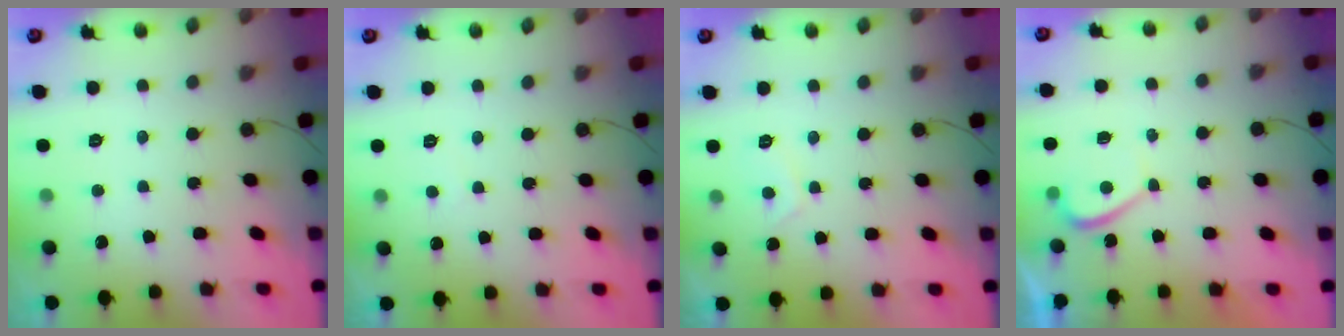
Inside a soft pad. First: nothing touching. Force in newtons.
{"total": 2.9, "press": 2.9, "slide": 0.3}
{"total": 1.9, "press": 1.8, "slide": 0.7}
{"total": 2.3, "press": 2.1, "slide": 0.7}